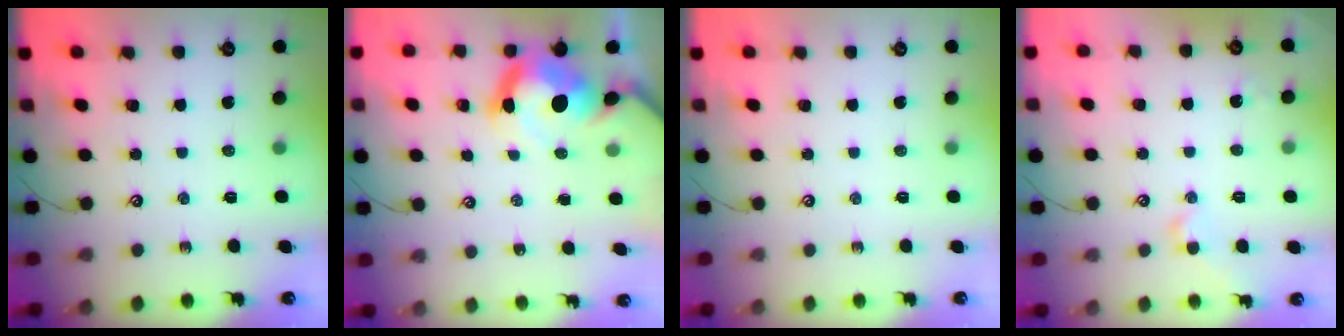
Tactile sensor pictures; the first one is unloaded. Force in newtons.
{"total": 12.2, "press": 12.2, "slide": 1.4}
{"total": 0.0}
{"total": 3.0, "press": 2.9, "slide": 0.7}